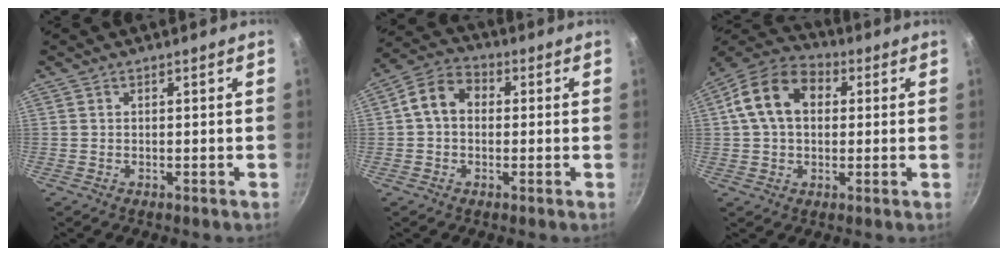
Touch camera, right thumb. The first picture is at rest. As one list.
[{"total": 7.6, "force": [0.6, 5.9, 4.7], "torque": [-0.064, 0.020, -0.009]}, {"total": 13.1, "force": [2.5, 9.4, 8.8], "torque": [-0.129, 0.025, 0.024]}]